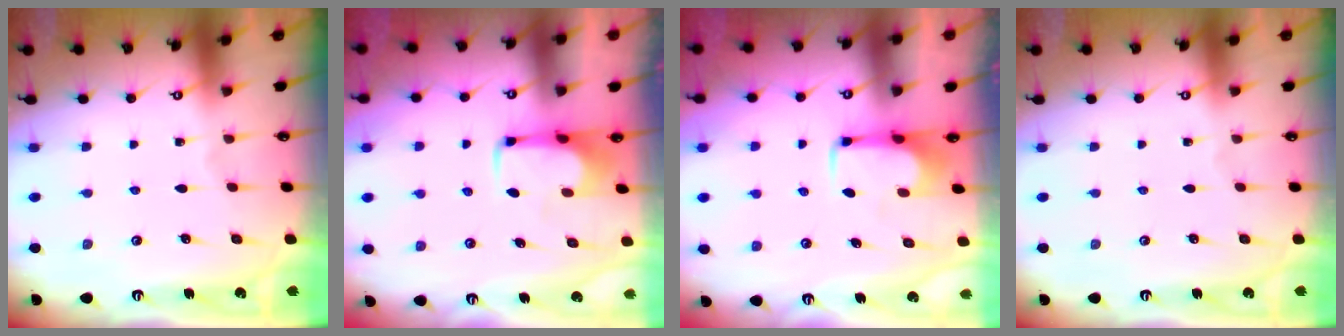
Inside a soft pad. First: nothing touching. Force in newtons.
{"total": 1.3, "press": 1.2, "slide": 0.3}
{"total": 2.1, "press": 2.1, "slide": 0.4}
{"total": 0.0}